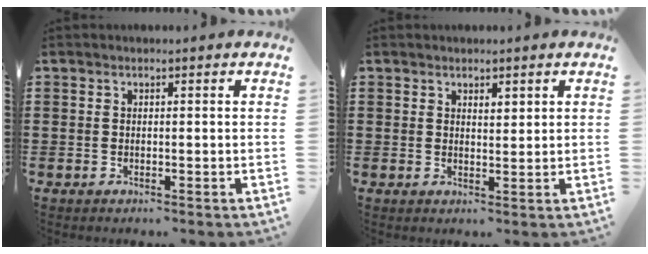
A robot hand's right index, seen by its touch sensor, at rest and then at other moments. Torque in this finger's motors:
{"motor_torque": [0.51, 0.28, 0.03, 0.04]}